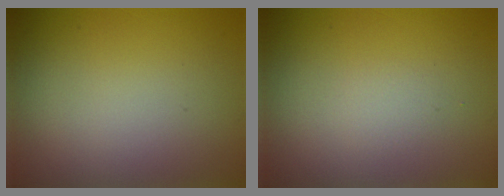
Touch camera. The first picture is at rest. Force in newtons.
{"total": 0.7, "press": 0.7, "slide": 0.0}